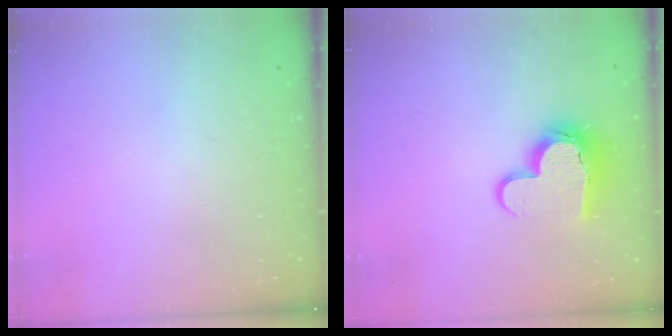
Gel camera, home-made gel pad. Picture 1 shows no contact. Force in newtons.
{"total": 12.1, "press": 12.0, "slide": 1.3}